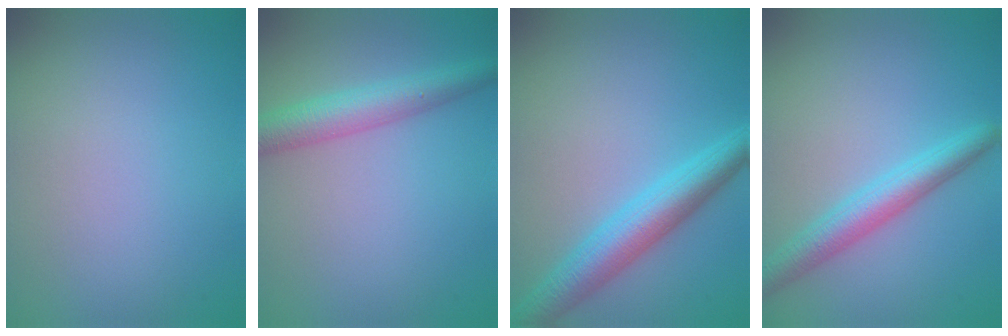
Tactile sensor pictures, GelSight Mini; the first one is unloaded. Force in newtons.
{"total": 4.2, "press": 4.2, "slide": 0.1}
{"total": 5.2, "press": 5.2, "slide": 0.1}
{"total": 3.8, "press": 3.8, "slide": 0.1}